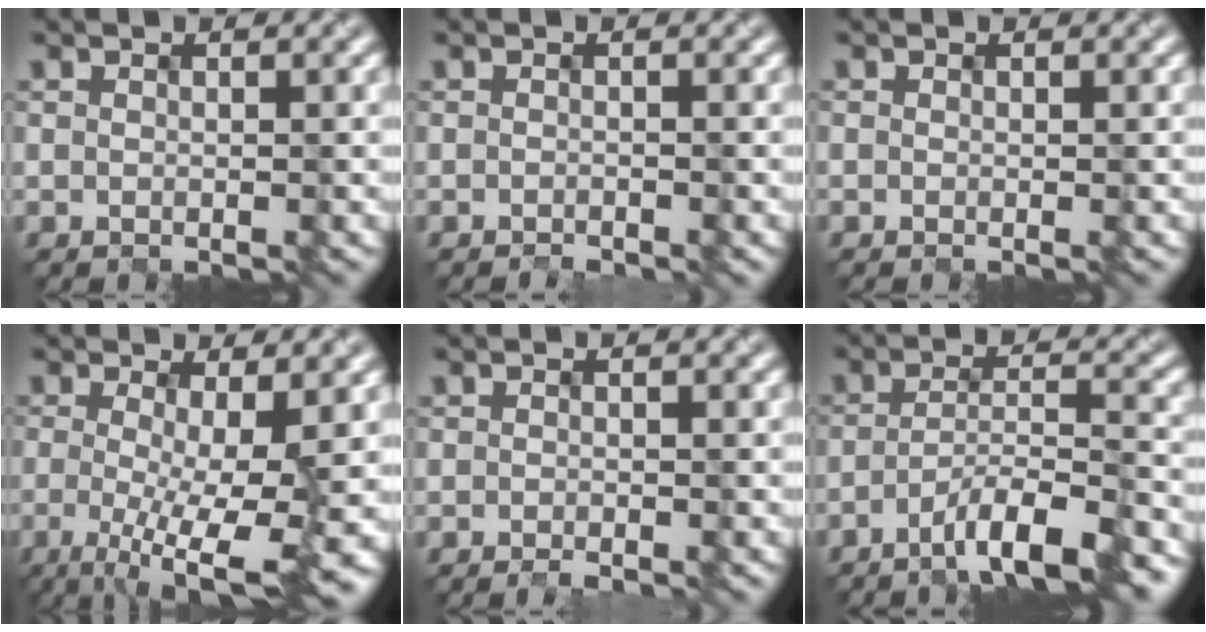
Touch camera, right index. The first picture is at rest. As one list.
[{"total": 0.6, "force": [-0.6, 0.0, 0.1], "torque": [-0.004, -0.001, -0.007]}, {"total": 0.0}, {"total": 8.3, "force": [-1.3, 1.9, 8.0], "torque": [-0.110, -0.011, -0.014]}, {"total": 0.8, "force": [-0.4, 0.1, 0.6], "torque": [-0.011, -0.002, -0.004]}, {"total": 7.1, "force": [-4.7, 1.3, 5.1], "torque": [-0.074, 0.007, -0.076]}]